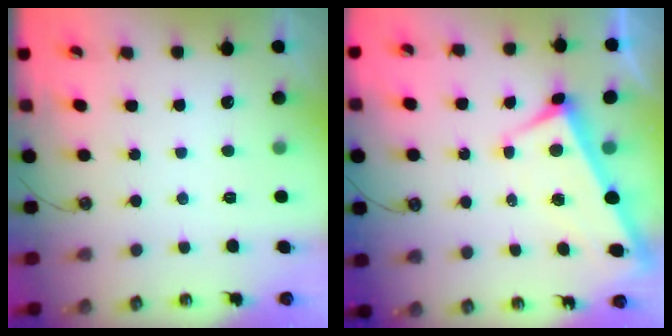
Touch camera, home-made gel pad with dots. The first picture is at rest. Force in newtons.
{"total": 2.9, "press": 2.8, "slide": 0.9}